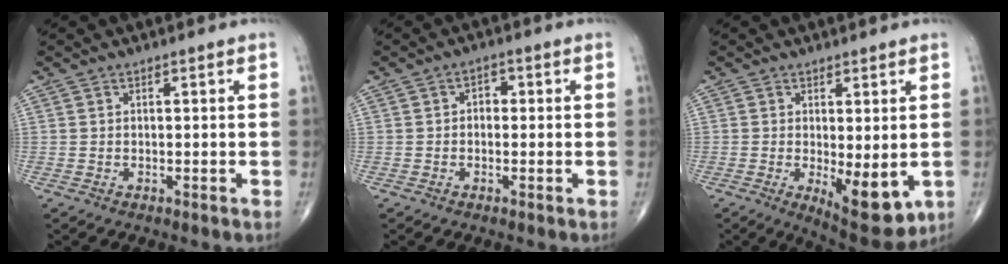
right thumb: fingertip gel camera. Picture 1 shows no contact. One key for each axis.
{"total": 2.0, "fx": -0.1, "fy": 1.5, "fz": 1.3, "tx": -0.007, "ty": 0.008, "tz": -0.007}
{"total": 9.5, "fx": -1.8, "fy": 3.7, "fz": 8.6, "tx": -0.110, "ty": -0.024, "tz": -0.014}